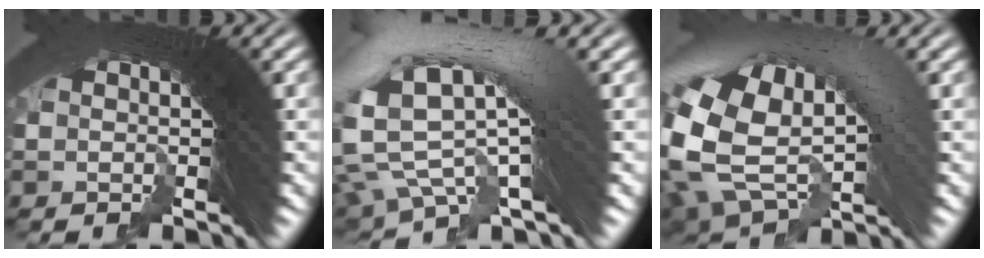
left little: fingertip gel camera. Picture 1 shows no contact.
{"total": 7.8, "force": [1.4, 4.3, 6.3], "torque": [-0.117, 0.023, 0.018]}
{"total": 10.0, "force": [0.1, 7.4, 6.7], "torque": [-0.150, -0.013, 0.011]}